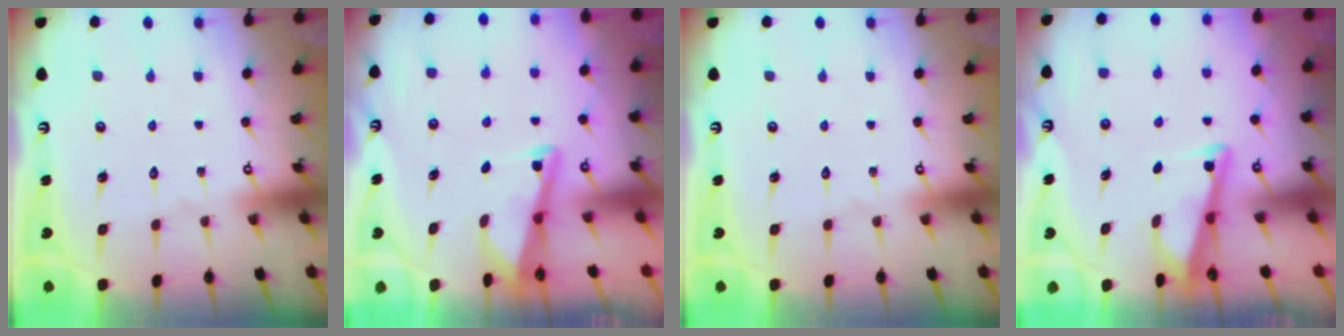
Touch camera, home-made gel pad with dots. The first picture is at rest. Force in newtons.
{"total": 2.8, "press": 2.8, "slide": 0.4}
{"total": 0.0}
{"total": 3.5, "press": 3.5, "slide": 0.4}